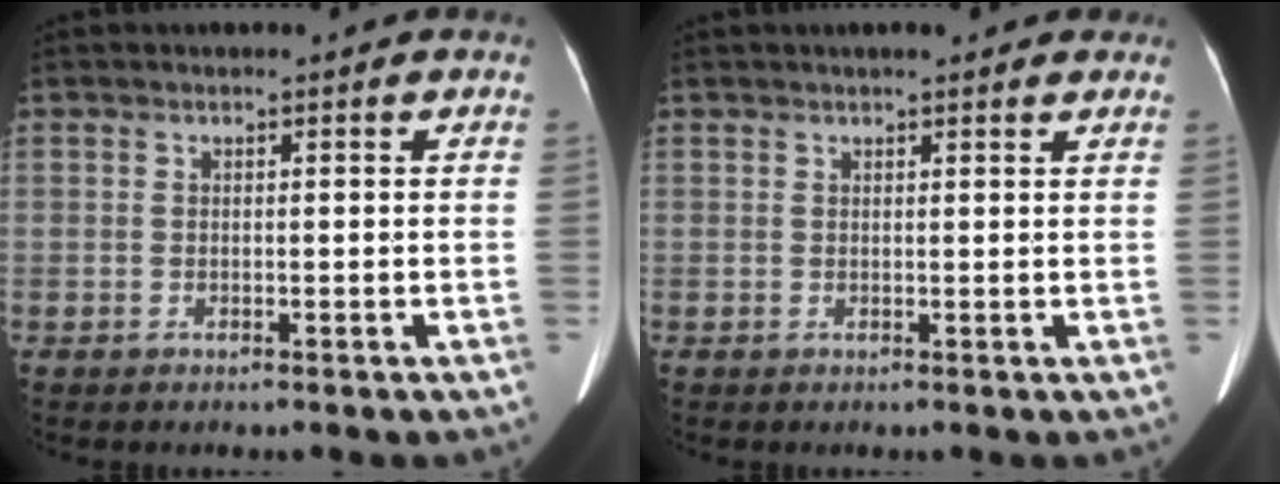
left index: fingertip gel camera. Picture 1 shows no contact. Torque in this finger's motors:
{"motor_torque": [0.48, -0.46, 0.03, 0.03]}